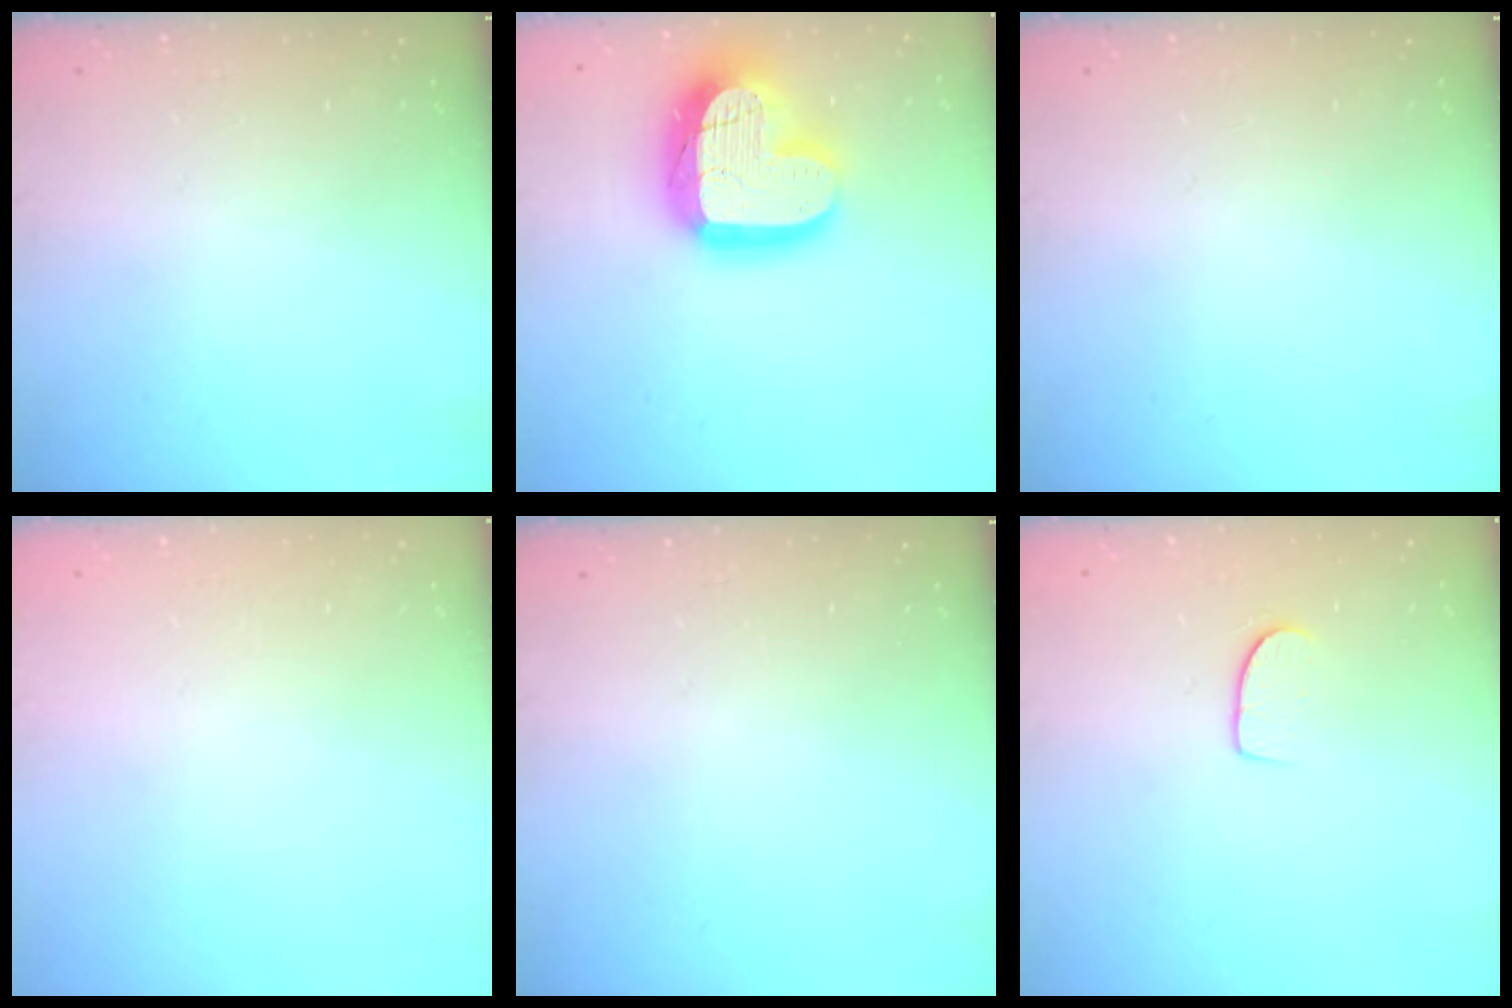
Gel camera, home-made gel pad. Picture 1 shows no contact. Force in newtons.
{"total": 21.7, "press": 21.6, "slide": 1.9}
{"total": 0.0}
{"total": 0.0}
{"total": 0.0}
{"total": 7.0, "press": 7.0, "slide": 0.4}